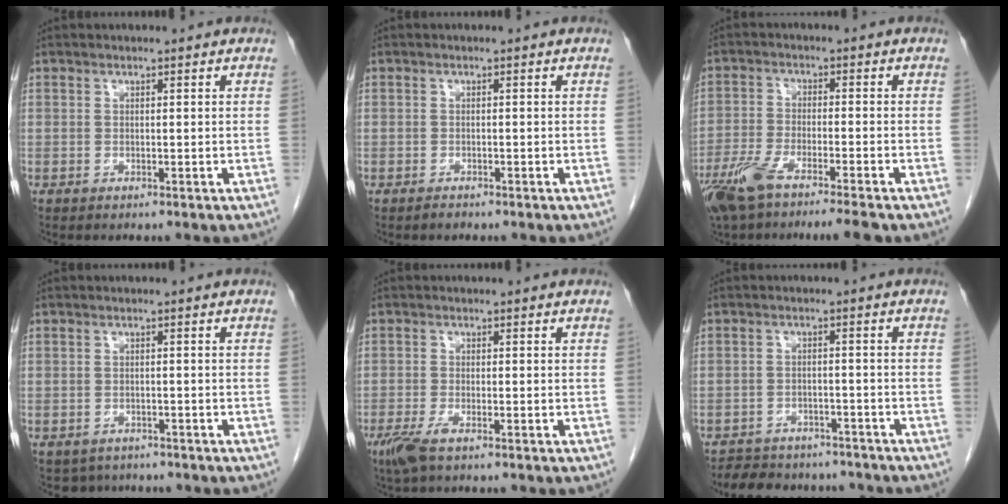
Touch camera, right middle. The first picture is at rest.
{"total": 0.8, "force": [-0.7, 0.3, 0.2], "torque": [-0.004, 0.000, -0.011]}
{"total": 9.7, "force": [-7.3, 0.5, 6.4], "torque": [-0.114, -0.018, -0.125]}
{"total": 3.4, "force": [-2.8, 1.9, 0.0], "torque": [0.002, 0.002, -0.041]}
{"total": 3.9, "force": [-2.5, 0.7, 2.9], "torque": [-0.066, -0.010, -0.049]}
{"total": 10.3, "force": [-9.2, 4.1, 2.2], "torque": [-0.035, 0.010, -0.118]}